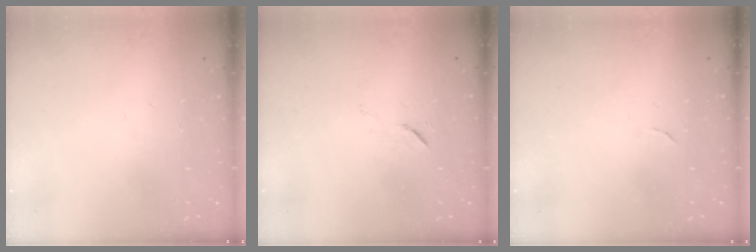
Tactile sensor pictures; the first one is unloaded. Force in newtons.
{"total": 6.6, "press": 6.3, "slide": 2.0}
{"total": 3.7, "press": 3.7, "slide": 0.2}